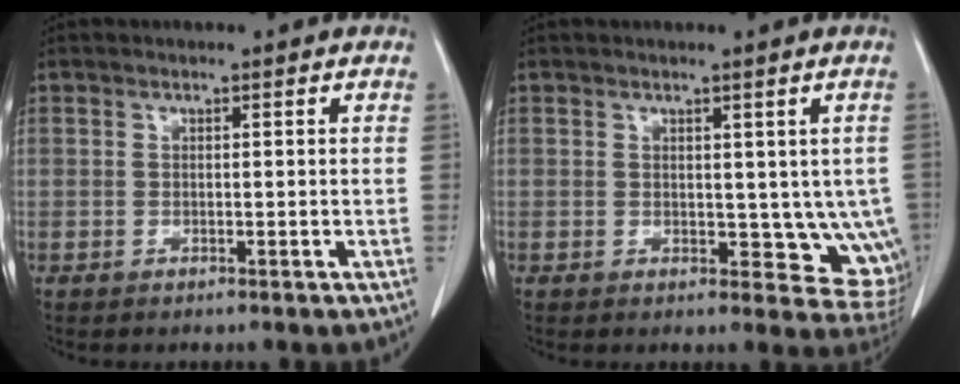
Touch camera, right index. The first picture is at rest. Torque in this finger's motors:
{"motor_torque": [0.00, 0.13, 0.13, 0.00]}